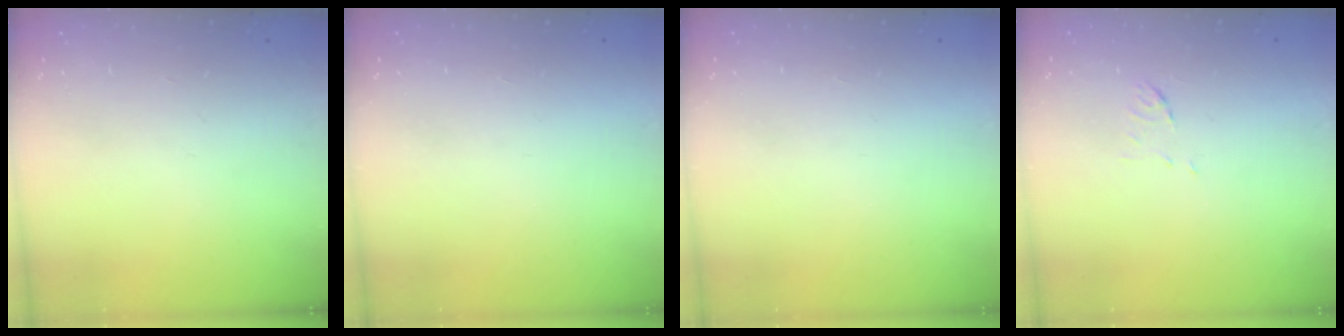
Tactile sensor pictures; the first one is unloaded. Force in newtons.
{"total": 1.5, "press": 1.5, "slide": 0.1}
{"total": 1.5, "press": 1.5, "slide": 0.1}
{"total": 5.4, "press": 5.3, "slide": 1.0}